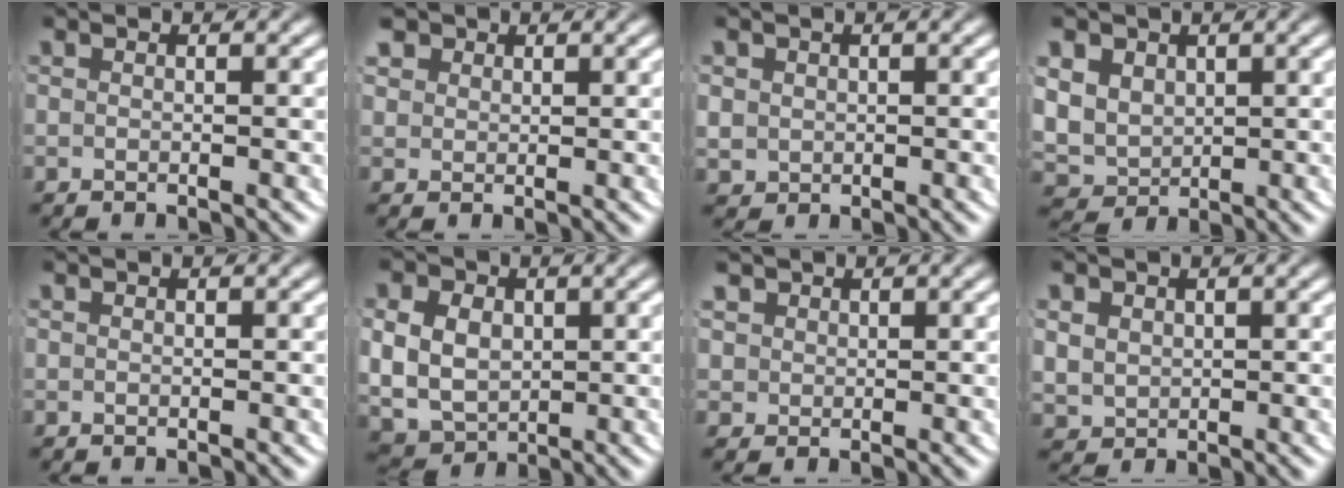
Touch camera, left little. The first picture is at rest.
{"total": 2.3, "force": [1.5, 1.6, 0.7], "torque": [-0.027, -0.006, 0.033]}
{"total": 2.7, "force": [0.2, 2.6, 1.0], "torque": [-0.040, -0.015, 0.011]}
{"total": 7.6, "force": [0.2, 7.1, 2.8], "torque": [-0.096, -0.040, 0.017]}
{"total": 0.0}
{"total": 9.4, "force": [-0.6, 8.4, 4.3], "torque": [-0.106, -0.044, 0.002]}
{"total": 3.0, "force": [1.3, 2.5, 0.8], "torque": [-0.034, -0.010, 0.030]}
{"total": 3.0, "force": [0.7, 2.7, 1.2], "torque": [-0.039, -0.014, 0.024]}